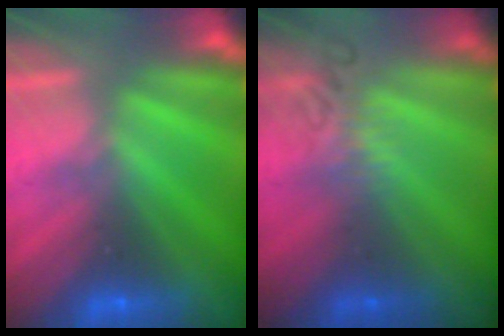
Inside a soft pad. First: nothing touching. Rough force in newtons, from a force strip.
{"total": 2.4}